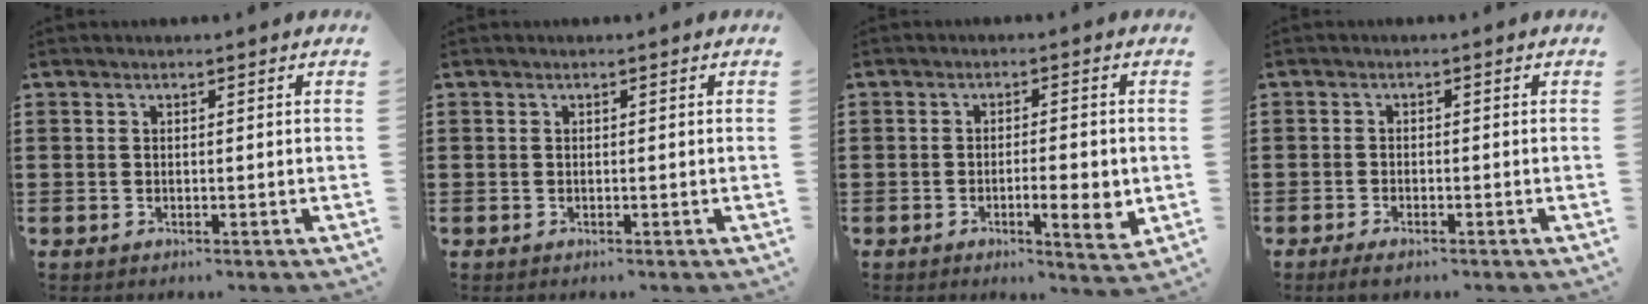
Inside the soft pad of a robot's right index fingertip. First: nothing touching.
{"total": 0.0}
{"total": 5.9, "force": [-1.2, 1.3, 5.7], "torque": [-0.077, -0.009, -0.021]}
{"total": 1.6, "force": [-1.4, 0.3, 0.6], "torque": [-0.013, 0.001, -0.028]}